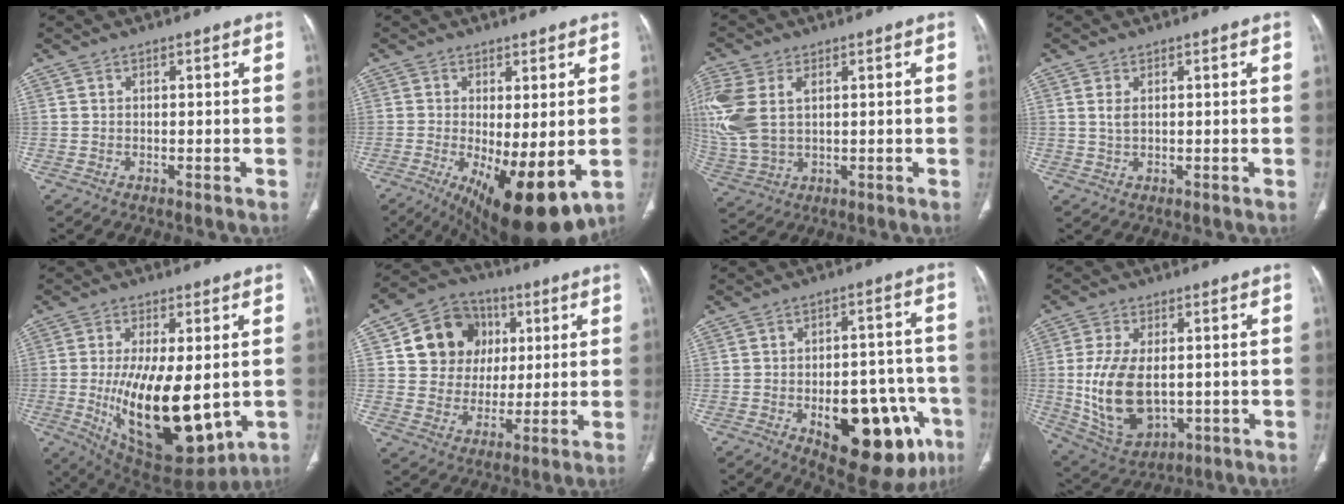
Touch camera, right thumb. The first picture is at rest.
{"total": 14.3, "force": [-3.7, 4.9, 12.9], "torque": [-0.195, -0.025, -0.040]}
{"total": 14.2, "force": [3.0, 8.8, 10.7], "torque": [-0.284, 0.002, 0.067]}
{"total": 1.3, "force": [0.4, 0.7, 1.1], "torque": [-0.027, 0.003, 0.012]}
{"total": 21.1, "force": [-2.4, 9.2, 18.8], "torque": [-0.314, -0.030, -0.009]}
{"total": 14.3, "force": [3.9, 12.7, 5.4], "torque": [-0.049, 0.007, 0.070]}
{"total": 21.4, "force": [-8.1, 10.6, 16.8], "torque": [-0.165, 0.036, -0.090]}
{"total": 14.6, "force": [-0.6, 8.7, 11.7], "torque": [-0.221, -0.010, 0.014]}